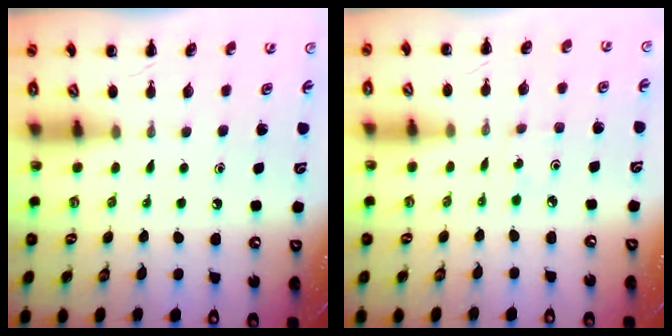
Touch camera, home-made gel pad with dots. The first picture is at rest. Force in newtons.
{"total": 0.6, "press": 0.6, "slide": 0.2}